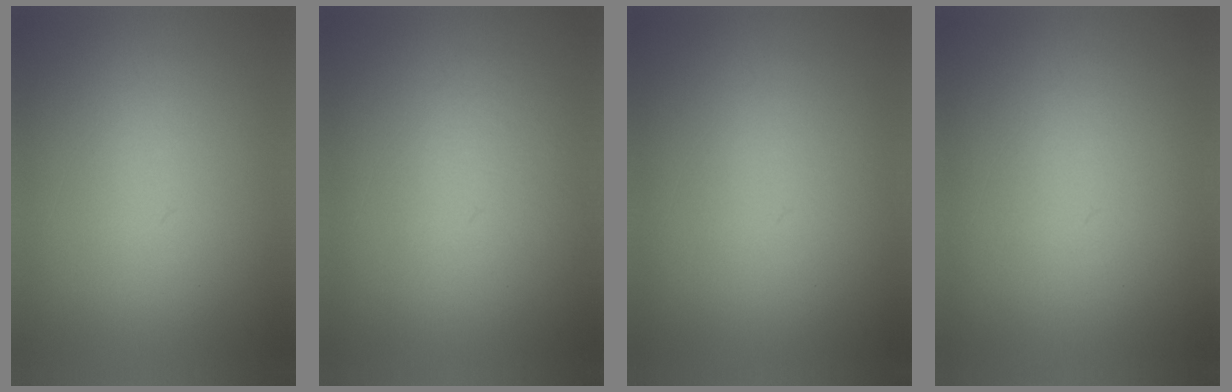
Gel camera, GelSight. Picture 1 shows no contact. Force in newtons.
{"total": 4.5}
{"total": 1.1}
{"total": 0.0}